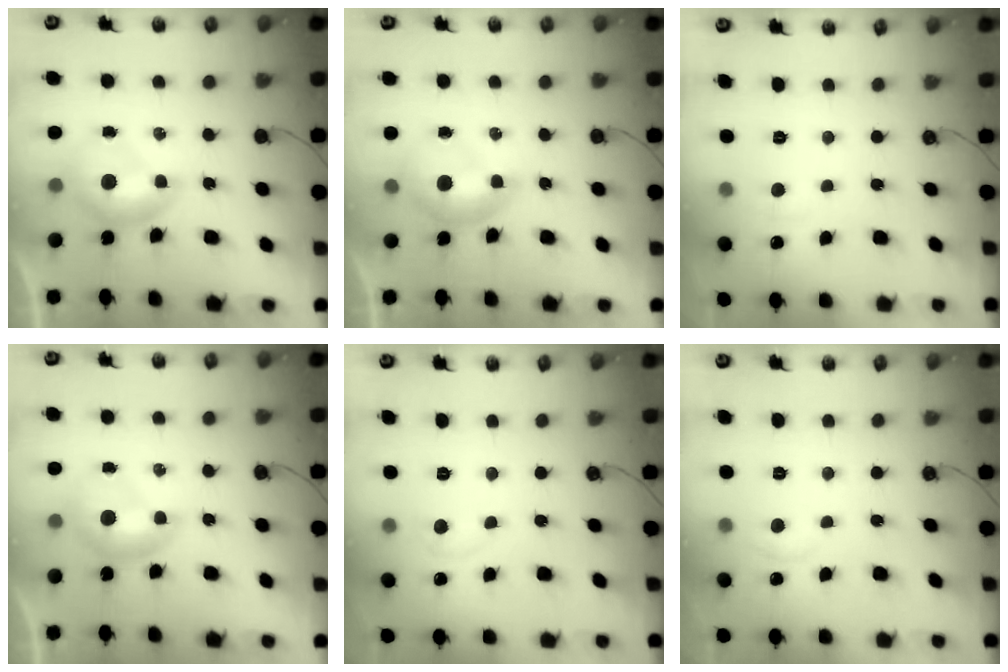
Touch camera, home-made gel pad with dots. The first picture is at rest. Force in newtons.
{"total": 0.0}
{"total": 2.3, "press": 2.3, "slide": 0.4}
{"total": 0.0}
{"total": 0.8, "press": 0.2, "slide": 0.8}
{"total": 1.1, "press": 0.7, "slide": 0.9}